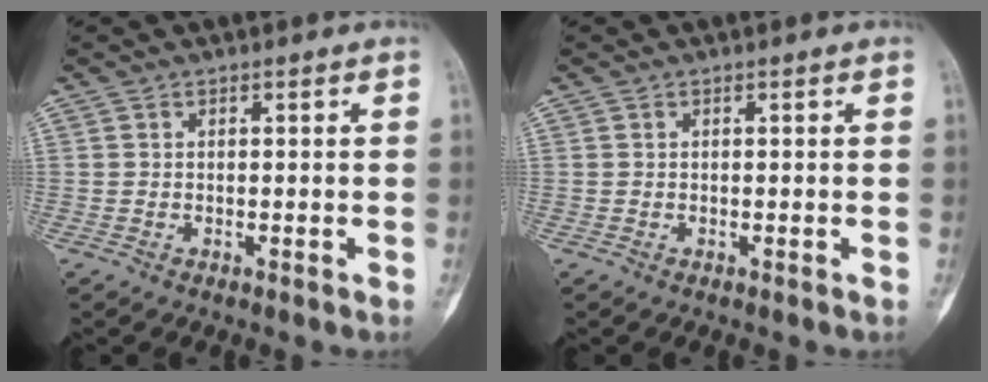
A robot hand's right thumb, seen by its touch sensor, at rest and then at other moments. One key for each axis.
{"total": 0.0}